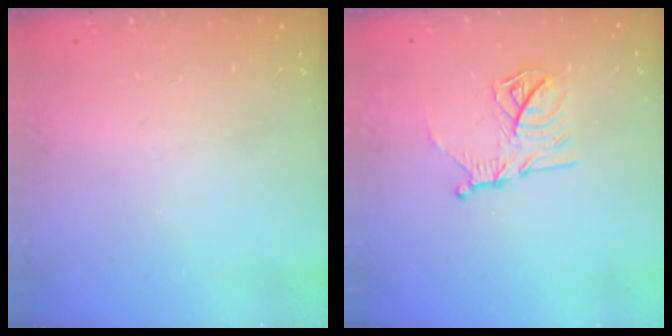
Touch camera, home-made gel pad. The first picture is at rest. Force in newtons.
{"total": 11.7, "press": 11.7, "slide": 0.4}